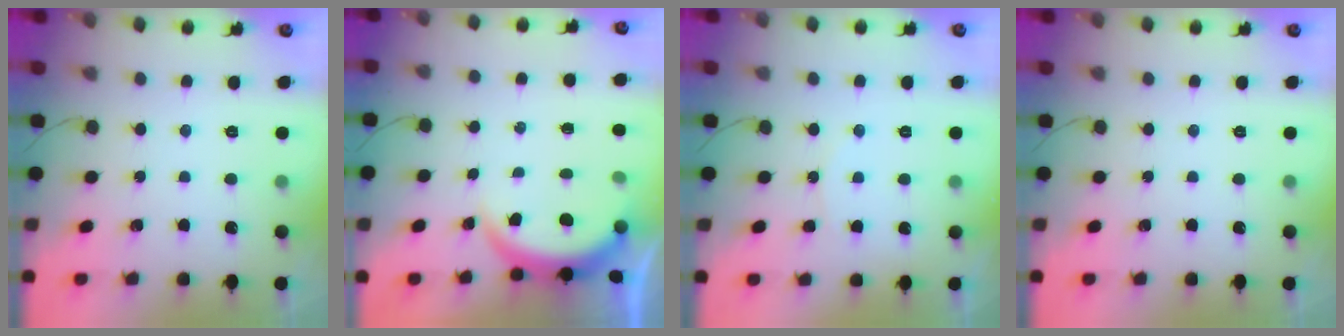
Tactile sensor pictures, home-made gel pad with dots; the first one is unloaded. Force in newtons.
{"total": 3.8, "press": 3.8, "slide": 0.3}
{"total": 4.4, "press": 4.4, "slide": 0.4}
{"total": 0.0}